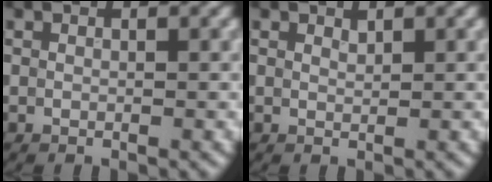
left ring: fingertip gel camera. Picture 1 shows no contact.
{"total": 0.6, "force": [0.5, 0.1, 0.2], "torque": [-0.002, -0.003, 0.012]}